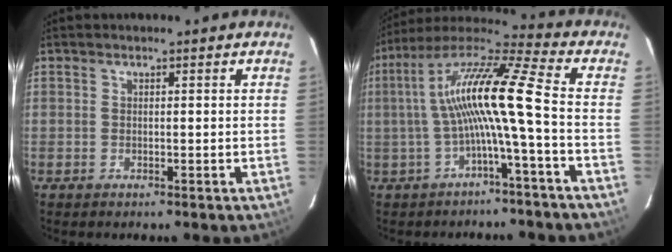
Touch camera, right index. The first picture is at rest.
{"total": 13.3, "force": [-2.0, -0.3, 13.2], "torque": [-0.249, 0.015, -0.038]}